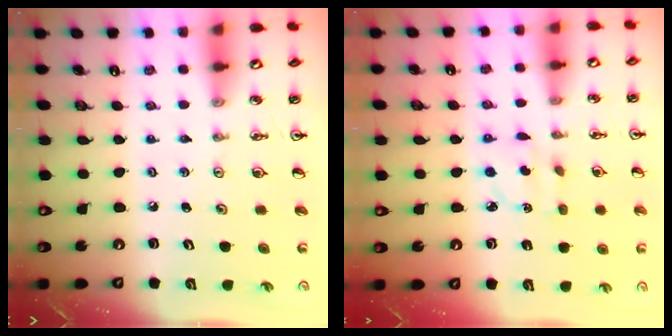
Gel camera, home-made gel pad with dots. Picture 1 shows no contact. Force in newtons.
{"total": 2.7, "press": 2.7, "slide": 0.2}